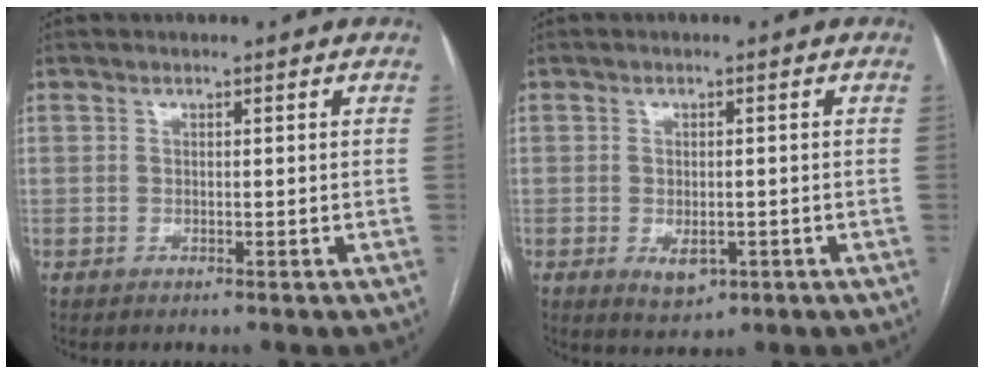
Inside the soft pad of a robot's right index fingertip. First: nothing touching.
{"total": 3.6, "force": [-1.2, 2.0, 2.8], "torque": [-0.043, -0.003, -0.007]}